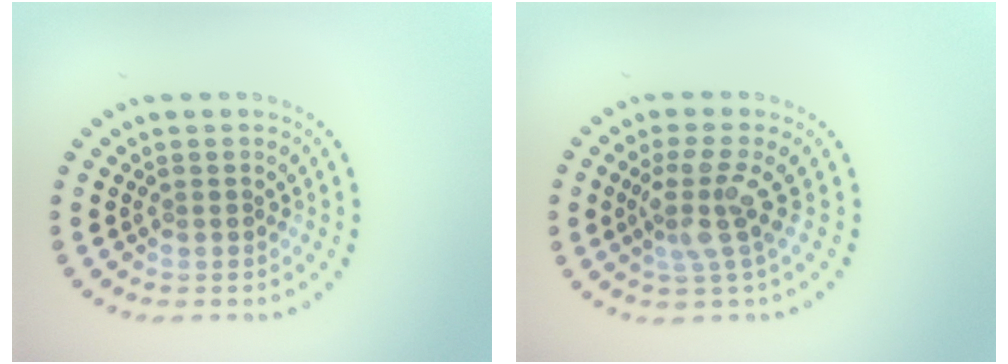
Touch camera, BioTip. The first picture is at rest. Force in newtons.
{"total": 3.2, "press": 2.4, "slide": 2.2}